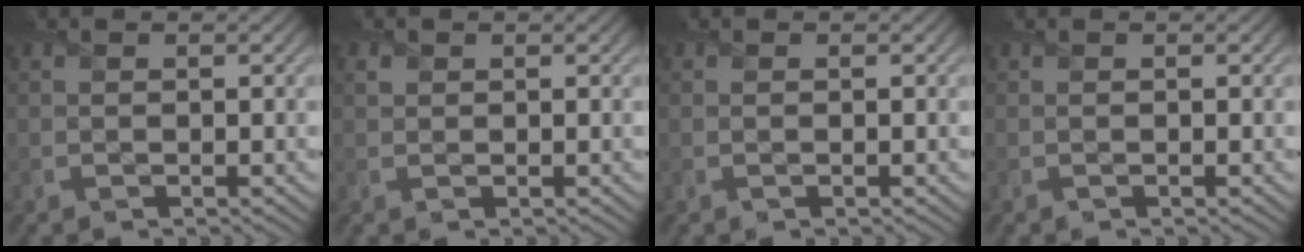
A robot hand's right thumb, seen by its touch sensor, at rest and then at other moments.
{"total": 1.0, "force": [0.5, 0.9, 0.3], "torque": [-0.005, -0.002, 0.007]}
{"total": 0.0}
{"total": 0.0}